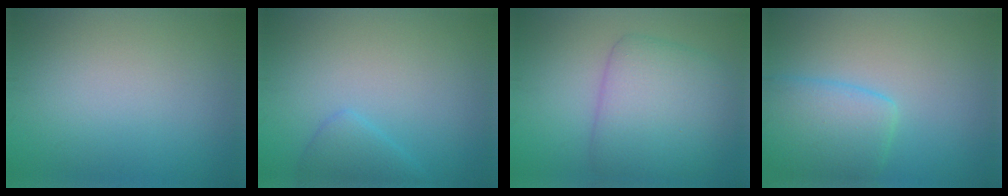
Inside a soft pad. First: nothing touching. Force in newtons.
{"total": 2.0, "press": 2.0, "slide": 0.1}
{"total": 6.7, "press": 6.7, "slide": 0.1}
{"total": 4.6, "press": 4.6, "slide": 0.5}